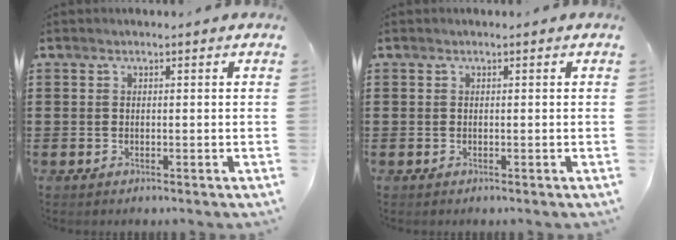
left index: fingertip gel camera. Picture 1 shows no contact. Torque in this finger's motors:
{"motor_torque": [-0.02, -0.07, -0.03, -0.01]}